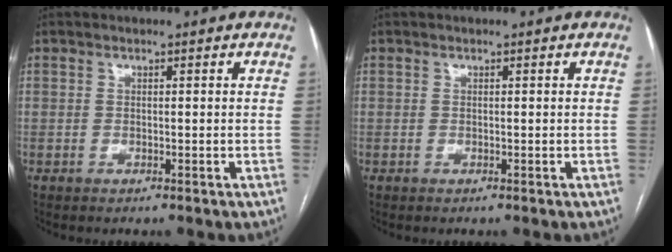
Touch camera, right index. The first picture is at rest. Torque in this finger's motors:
{"motor_torque": [0.01, 0.01, 0.00, 0.00]}